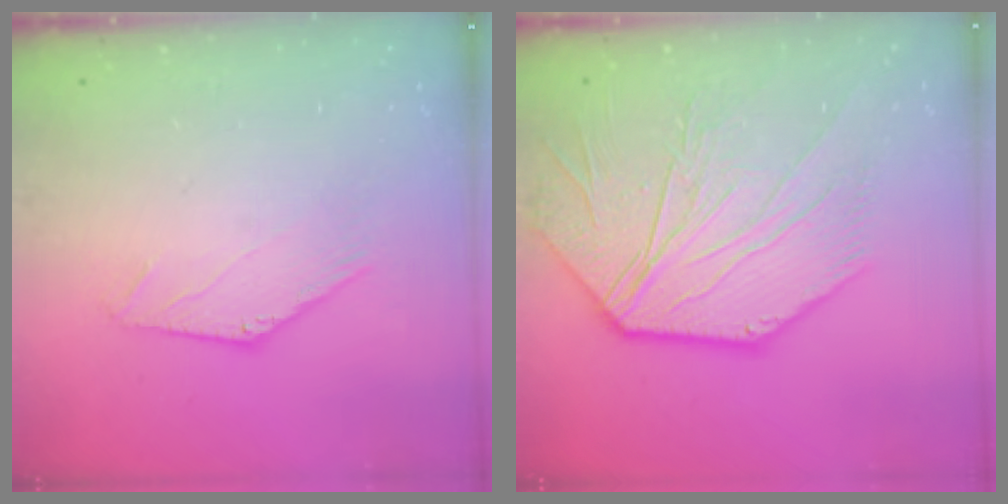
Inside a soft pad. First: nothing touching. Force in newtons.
{"total": 12.4, "press": 12.4, "slide": 1.4}